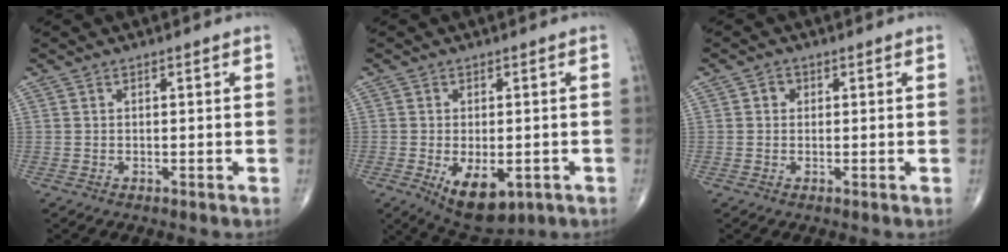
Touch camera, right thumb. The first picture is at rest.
{"total": 9.6, "force": [-3.3, 5.1, 7.5], "torque": [-0.105, -0.006, -0.037]}
{"total": 1.6, "force": [0.3, 1.4, 0.6], "torque": [0.000, 0.003, 0.001]}